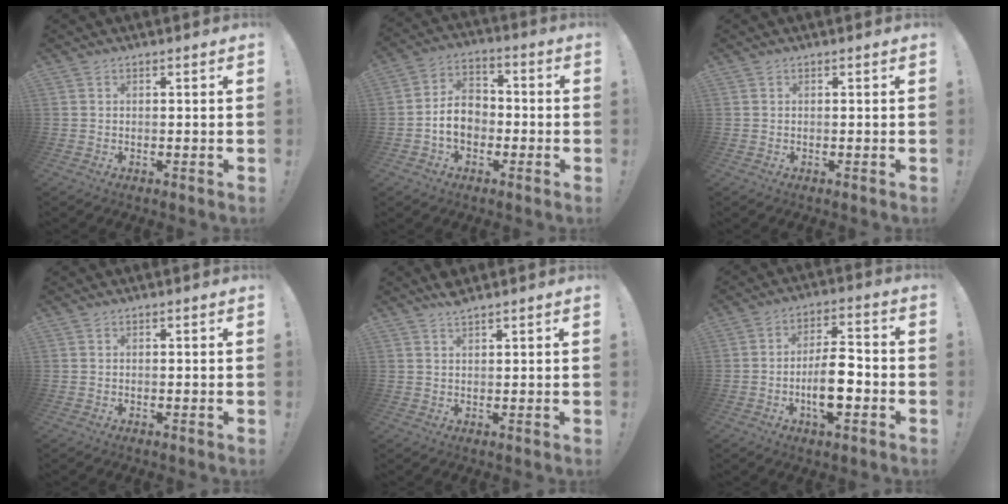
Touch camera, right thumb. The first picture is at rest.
{"total": 10.0, "force": [-1.9, 7.4, 6.4], "torque": [-0.106, 0.010, -0.033]}
{"total": 0.0}
{"total": 0.0}
{"total": 2.6, "force": [2.3, 0.2, 1.2], "torque": [-0.018, -0.016, 0.041]}
{"total": 11.1, "force": [-3.4, 4.2, 9.7], "torque": [-0.184, 0.013, -0.063]}